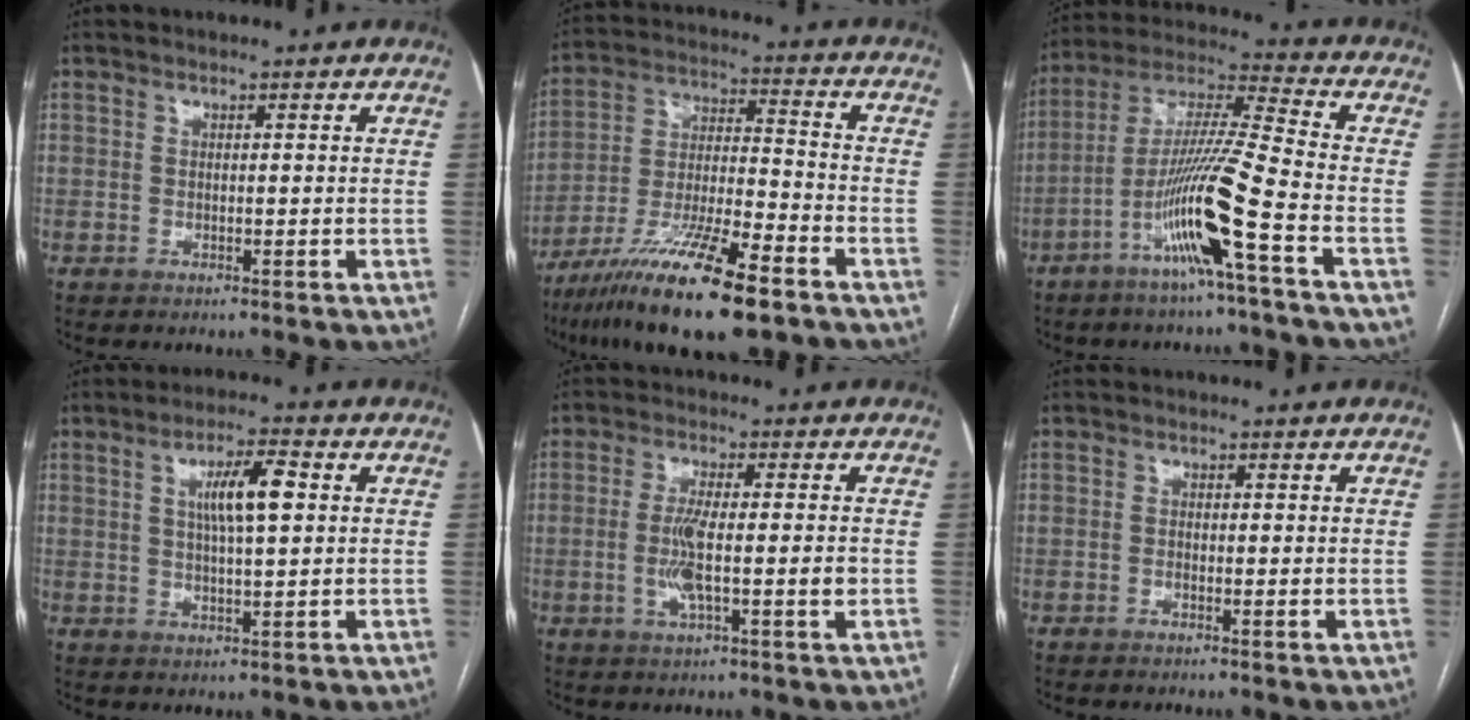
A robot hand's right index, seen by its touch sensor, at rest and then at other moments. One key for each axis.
{"total": 17.8, "fx": -11.4, "fy": 2.2, "fz": 13.5, "tx": -0.252, "ty": -0.033, "tz": -0.205}
{"total": 13.8, "fx": -6.2, "fy": -1.6, "fz": 12.2, "tx": -0.242, "ty": -0.003, "tz": -0.121}
{"total": 6.8, "fx": 1.7, "fy": 1.1, "fz": 6.5, "tx": -0.115, "ty": 0.010, "tz": 0.031}
{"total": 6.9, "fx": -1.0, "fy": 0.7, "fz": 6.8, "tx": -0.133, "ty": -0.002, "tz": -0.020}
{"total": 0.9, "fx": -0.3, "fy": 0.2, "fz": 0.9, "tx": -0.015, "ty": 0.001, "tz": -0.006}